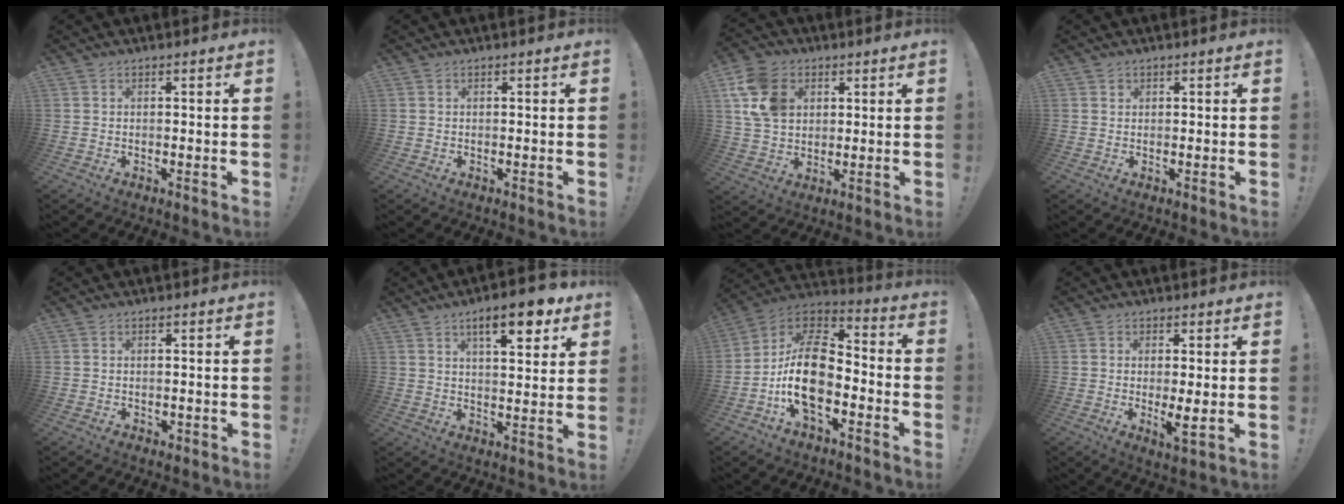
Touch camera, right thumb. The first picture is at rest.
{"total": 0.0}
{"total": 13.7, "force": [4.7, 10.5, 7.5], "torque": [-0.143, -0.004, 0.098]}
{"total": 0.8, "force": [0.5, 0.7, 0.1], "torque": [0.001, 0.000, 0.010]}
{"total": 0.8, "force": [0.0, 0.7, 0.3], "torque": [-0.007, 0.003, 0.001]}
{"total": 11.6, "force": [6.3, 3.8, 9.0], "torque": [-0.118, -0.027, 0.099]}
{"total": 17.4, "force": [-4.9, 10.1, 13.2], "torque": [-0.256, 0.030, -0.079]}
{"total": 5.1, "force": [-0.4, 0.9, 5.0], "torque": [-0.076, -0.016, -0.004]}